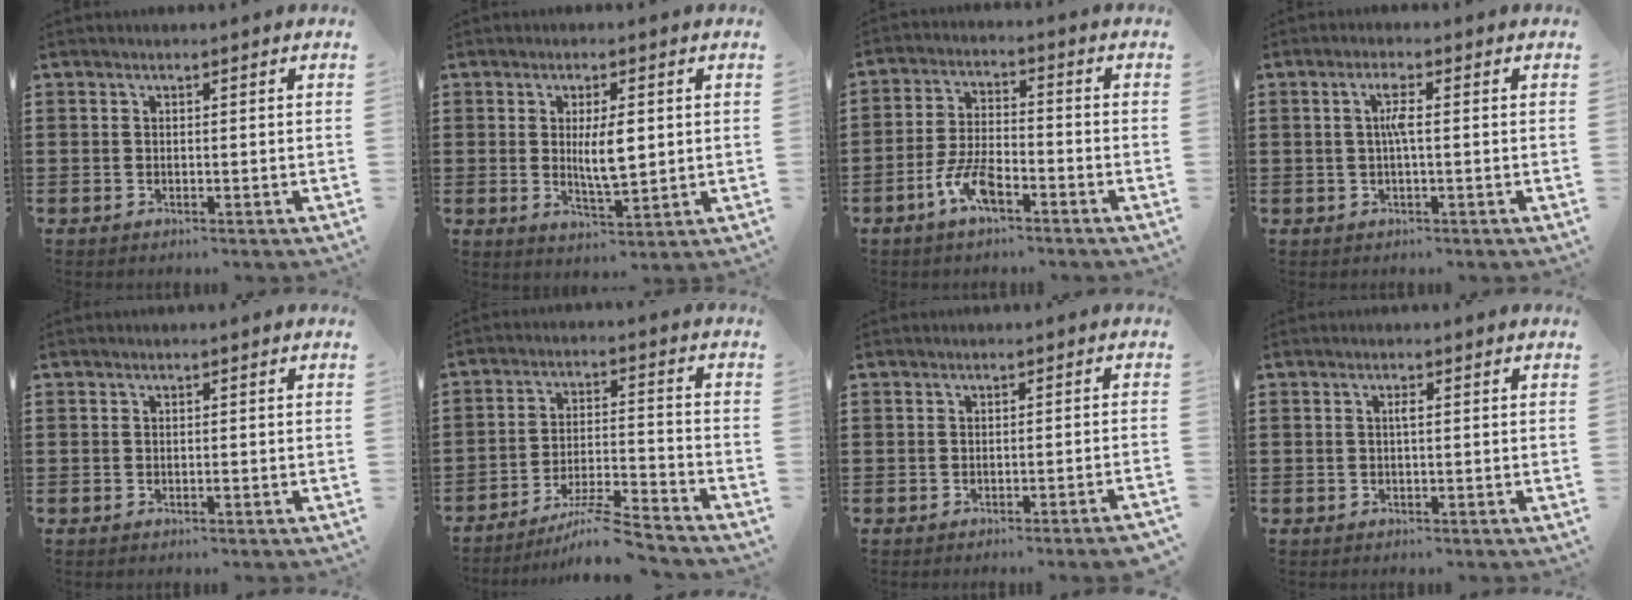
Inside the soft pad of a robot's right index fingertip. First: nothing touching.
{"total": 5.8, "force": [0.6, 2.0, 5.4], "torque": [-0.087, -0.001, 0.006]}
{"total": 6.7, "force": [-3.9, 2.4, 4.8], "torque": [-0.111, 0.002, -0.077]}
{"total": 3.0, "force": [-0.1, 0.3, 3.0], "torque": [-0.059, 0.001, -0.005]}
{"total": 0.5, "force": [-0.3, 0.1, 0.4], "torque": [-0.010, -0.004, -0.004]}
{"total": 7.6, "force": [-6.6, 0.1, 3.6], "torque": [-0.060, 0.002, -0.124]}
{"total": 1.5, "force": [-1.2, -0.3, 0.9], "torque": [-0.016, -0.001, -0.022]}
{"total": 0.9, "force": [0.0, 0.1, 0.9], "torque": [-0.018, -0.001, -0.001]}